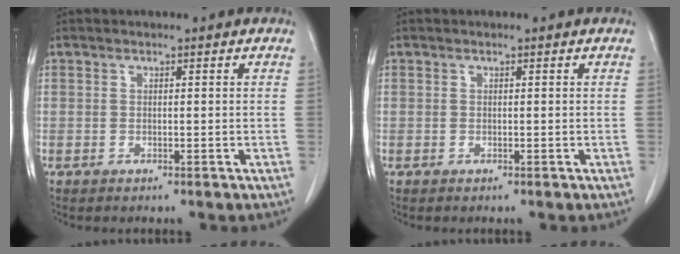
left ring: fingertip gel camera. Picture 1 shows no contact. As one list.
[{"total": 0.0}]